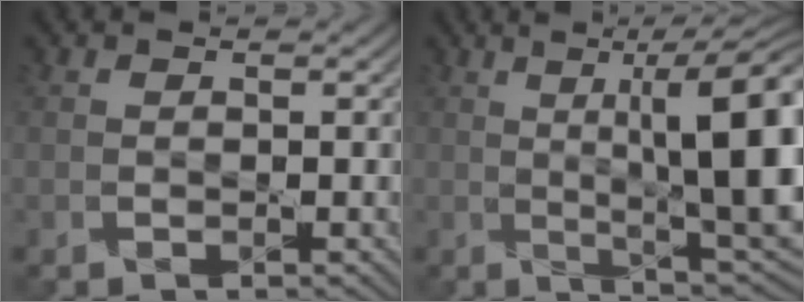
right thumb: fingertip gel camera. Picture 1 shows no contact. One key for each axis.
{"total": 15.7, "fx": 2.2, "fy": 3.7, "fz": 15.1, "tx": -0.195, "ty": 0.016, "tz": 0.039}